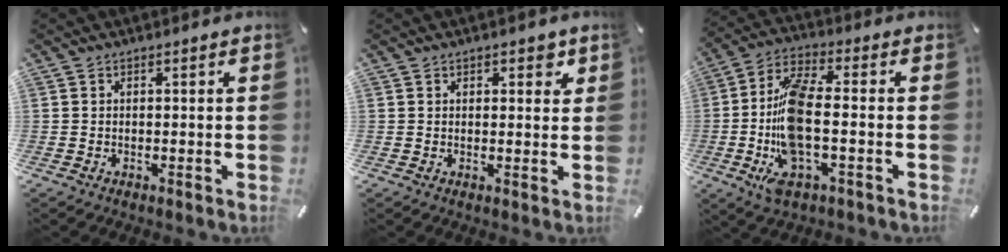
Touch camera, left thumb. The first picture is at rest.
{"total": 2.6, "force": [1.4, 1.6, 1.5], "torque": [-0.008, -0.003, 0.017]}
{"total": 15.8, "force": [-1.6, 5.8, 14.6], "torque": [-0.318, -0.017, -0.027]}